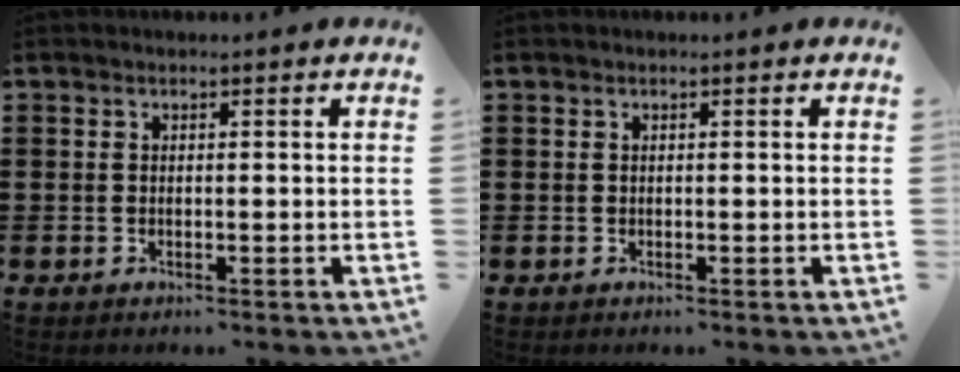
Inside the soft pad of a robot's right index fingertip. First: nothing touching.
{"total": 0.0}